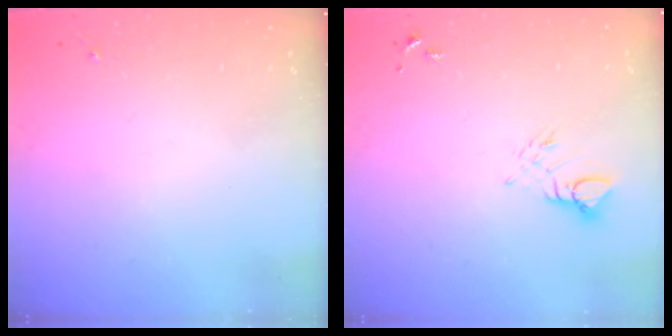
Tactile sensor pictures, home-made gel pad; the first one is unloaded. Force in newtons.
{"total": 4.8, "press": 4.8, "slide": 0.2}